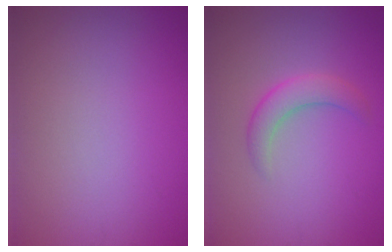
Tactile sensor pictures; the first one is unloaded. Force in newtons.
{"total": 2.5, "press": 2.5, "slide": 0.1}